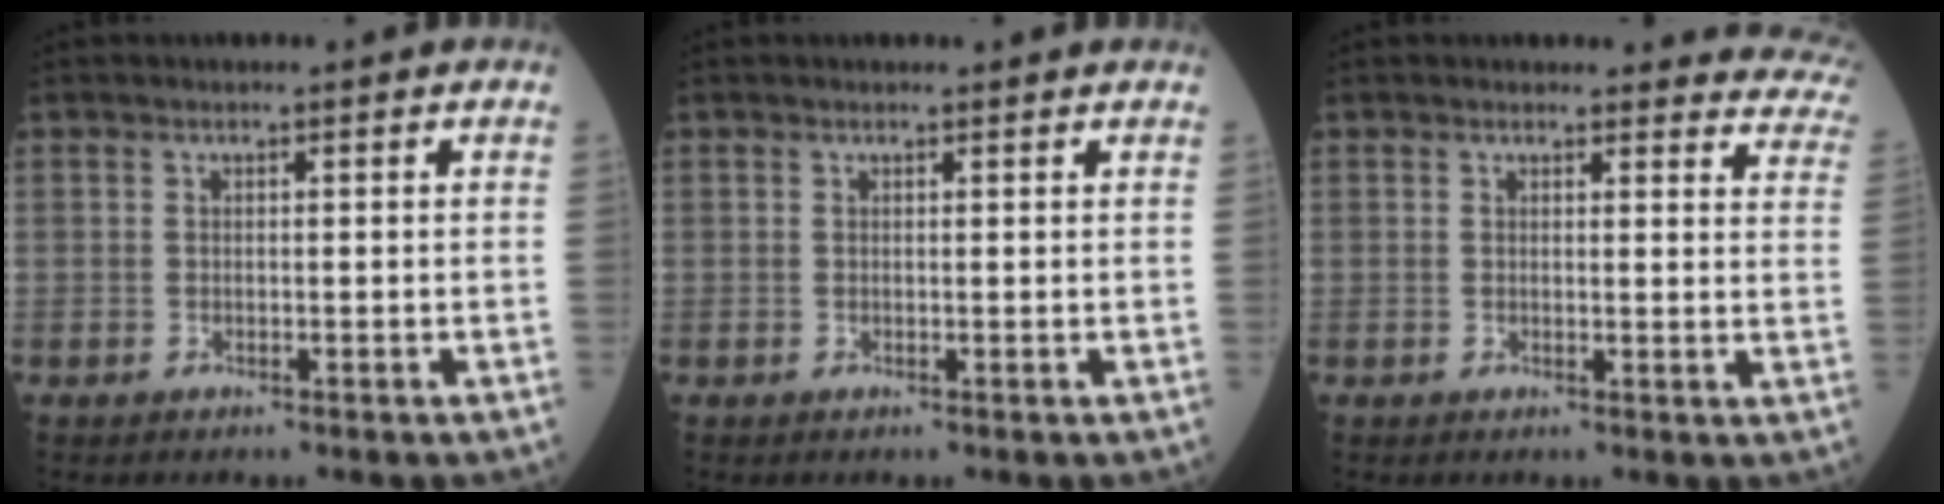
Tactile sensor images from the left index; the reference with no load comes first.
{"total": 1.5, "force": [1.5, 0.2, 0.2], "torque": [-0.009, 0.002, 0.013]}
{"total": 14.0, "force": [13.5, 3.8, 1.4], "torque": [0.037, -0.066, 0.102]}